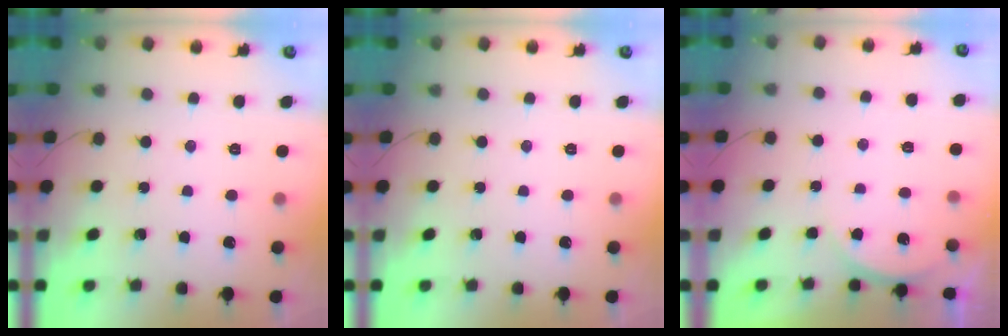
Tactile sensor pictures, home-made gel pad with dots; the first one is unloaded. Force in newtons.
{"total": 0.0}
{"total": 3.1, "press": 3.1, "slide": 0.3}